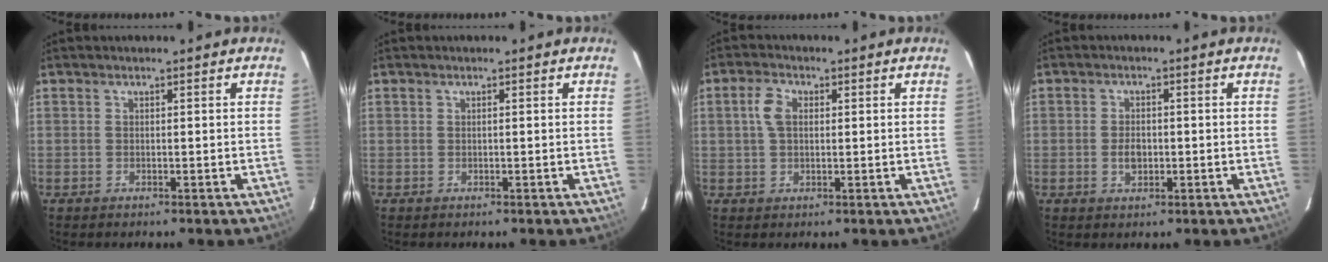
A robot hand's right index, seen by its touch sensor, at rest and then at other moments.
{"total": 0.0}
{"total": 4.2, "force": [0.8, 2.7, 3.1], "torque": [-0.063, 0.011, 0.016]}
{"total": 3.0, "force": [-0.5, 2.1, 2.1], "torque": [-0.040, 0.002, -0.007]}